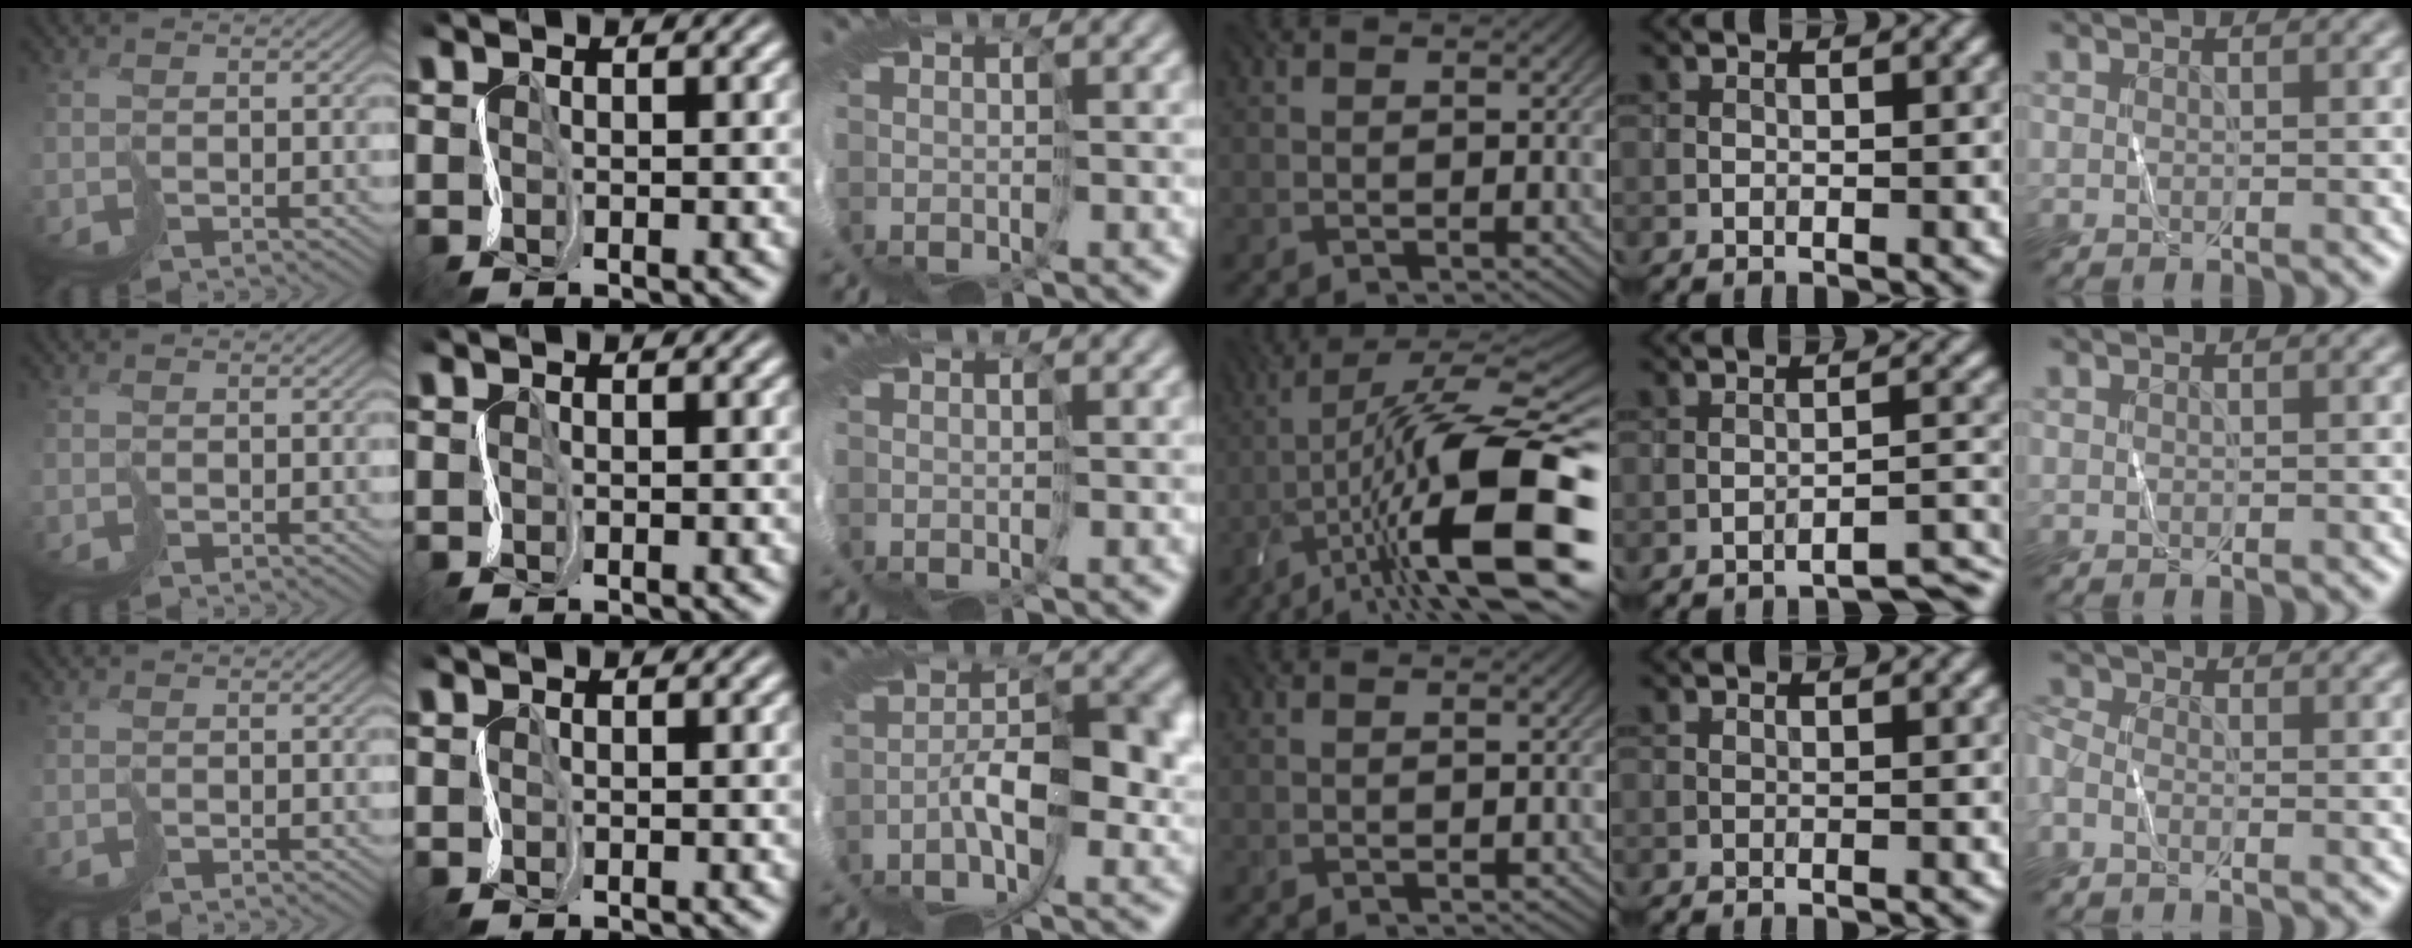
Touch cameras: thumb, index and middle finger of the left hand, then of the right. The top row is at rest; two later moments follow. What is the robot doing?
{"motion": "cut", "object": "tape"}